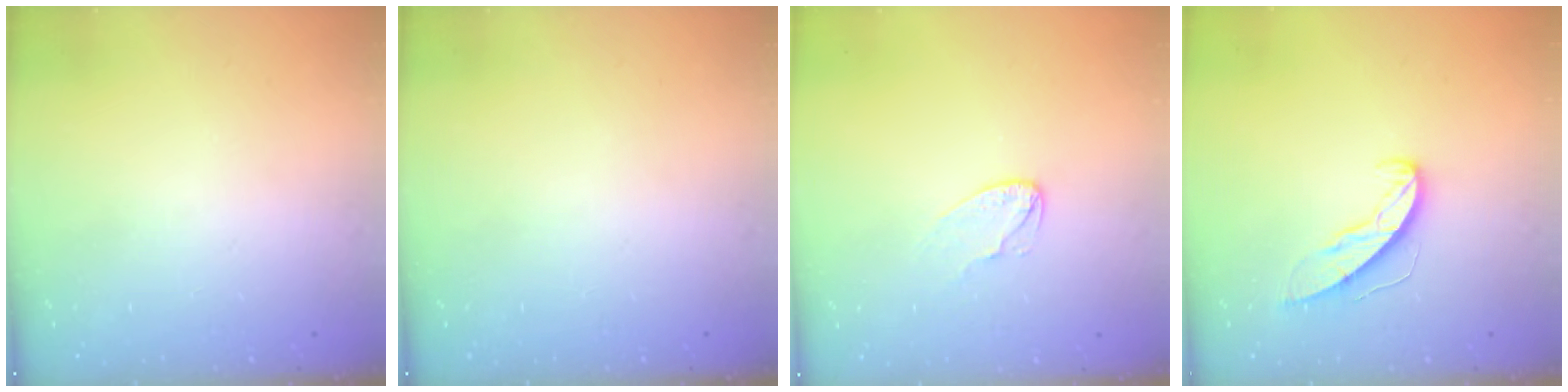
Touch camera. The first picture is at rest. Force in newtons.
{"total": 0.0}
{"total": 4.9, "press": 4.9, "slide": 0.4}
{"total": 6.3, "press": 6.3, "slide": 0.5}